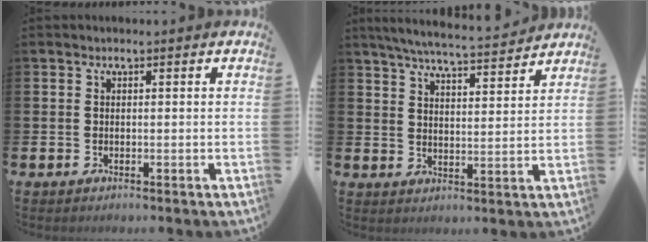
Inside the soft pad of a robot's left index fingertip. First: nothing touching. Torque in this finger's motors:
{"motor_torque": [0.57, -0.77, 0.22, 0.12]}